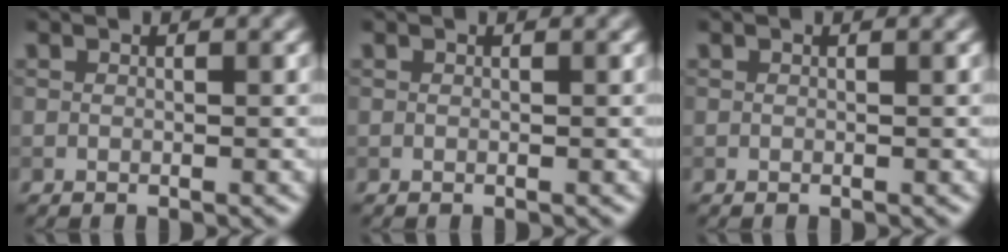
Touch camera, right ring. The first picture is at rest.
{"total": 0.0}
{"total": 0.0}